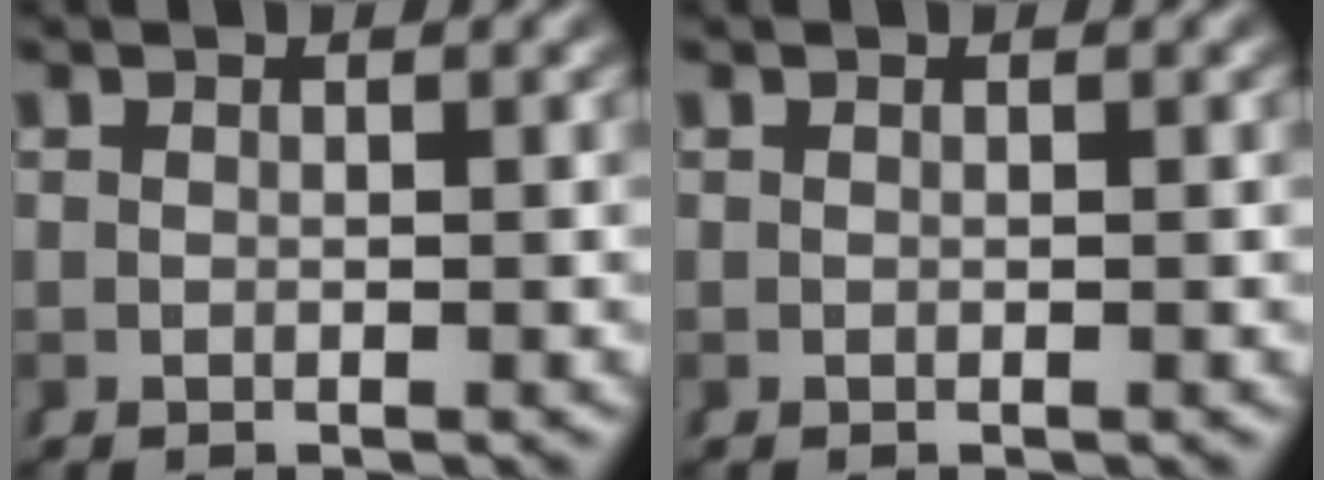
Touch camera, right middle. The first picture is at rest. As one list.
[{"total": 0.0}]